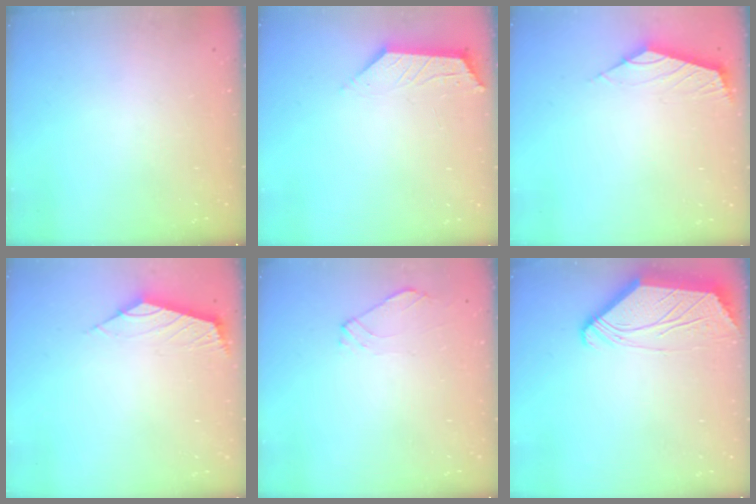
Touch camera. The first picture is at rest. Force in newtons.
{"total": 2.5, "press": 2.4, "slide": 0.5}
{"total": 2.5, "press": 2.5, "slide": 0.6}
{"total": 2.5, "press": 2.4, "slide": 0.6}
{"total": 2.5, "press": 2.4, "slide": 0.7}
{"total": 3.0, "press": 2.9, "slide": 0.4}